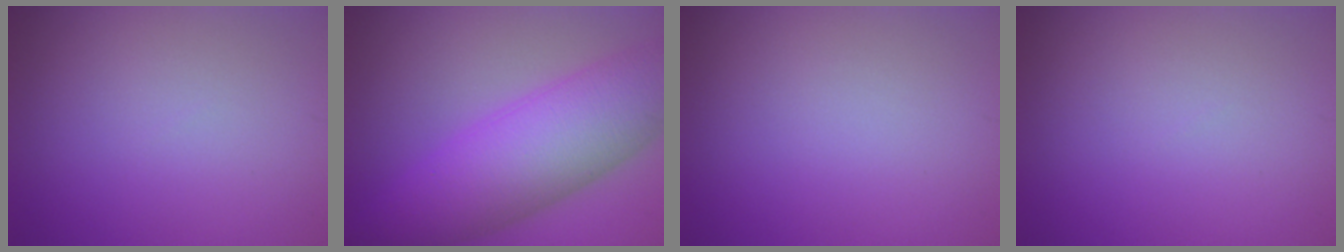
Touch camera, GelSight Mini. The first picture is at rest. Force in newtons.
{"total": 10.3, "press": 10.3, "slide": 0.2}
{"total": 0.0}
{"total": 0.0}